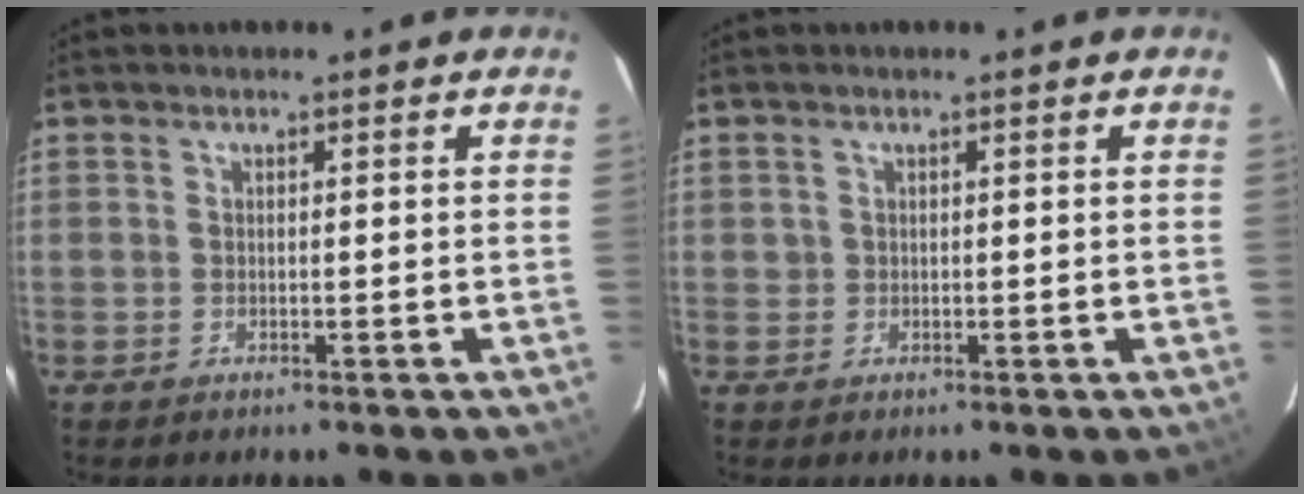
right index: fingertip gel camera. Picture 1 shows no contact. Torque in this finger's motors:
{"motor_torque": [-0.20, 0.11, 0.04, 0.00]}